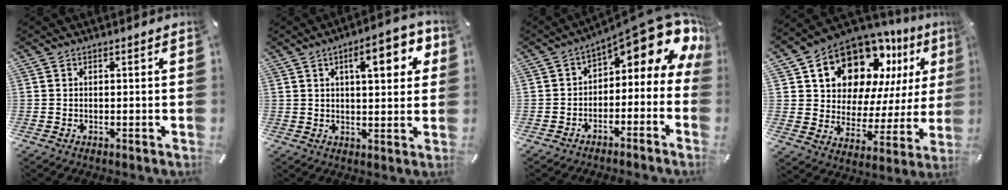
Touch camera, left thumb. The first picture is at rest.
{"total": 10.8, "force": [4.5, 4.2, 8.8], "torque": [-0.120, -0.008, 0.067]}
{"total": 11.2, "force": [6.2, 4.8, 8.0], "torque": [-0.104, -0.059, 0.096]}
{"total": 15.1, "force": [10.6, 9.1, 5.7], "torque": [-0.101, -0.087, 0.190]}